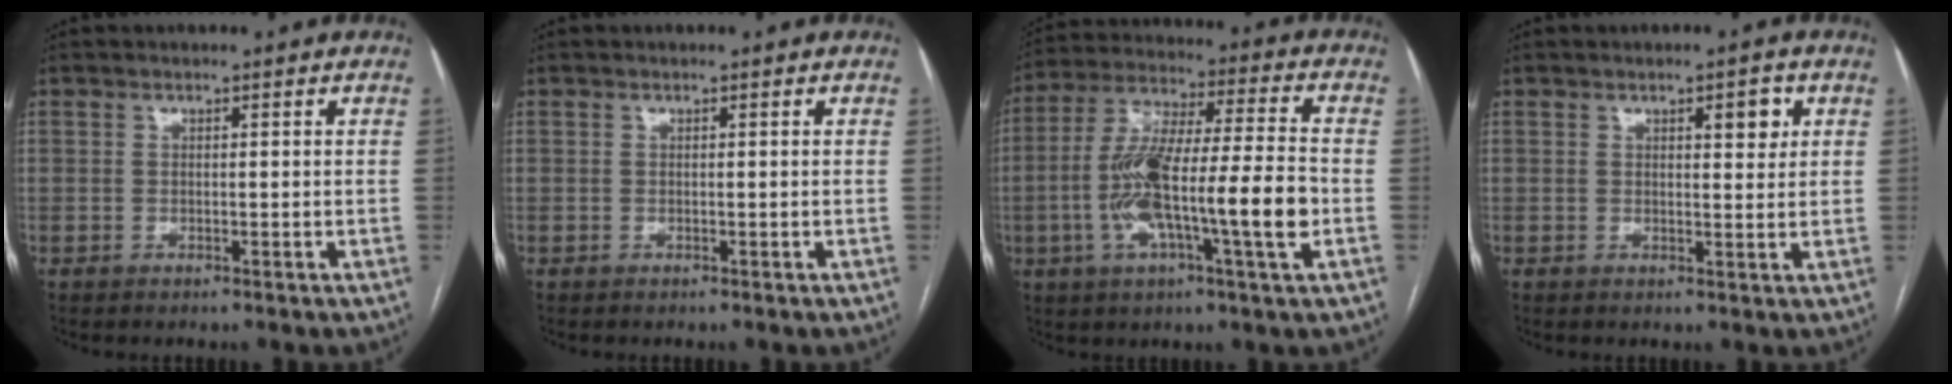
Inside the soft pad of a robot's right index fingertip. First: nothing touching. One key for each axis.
{"total": 0.0}
{"total": 17.1, "fx": -3.6, "fy": 1.5, "fz": 16.7, "tx": -0.313, "ty": 0.008, "tz": -0.062}
{"total": 3.3, "fx": 1.4, "fy": 1.0, "fz": 2.8, "tx": -0.038, "ty": 0.000, "tz": 0.021}